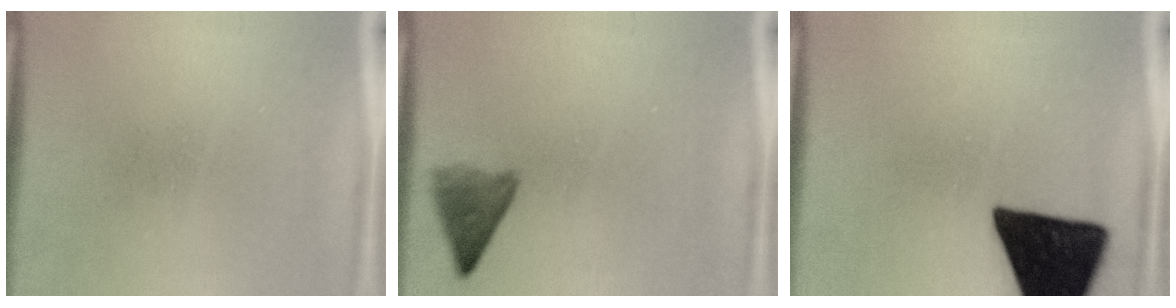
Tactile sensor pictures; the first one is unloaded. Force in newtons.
{"total": 3.8}
{"total": 19.2}